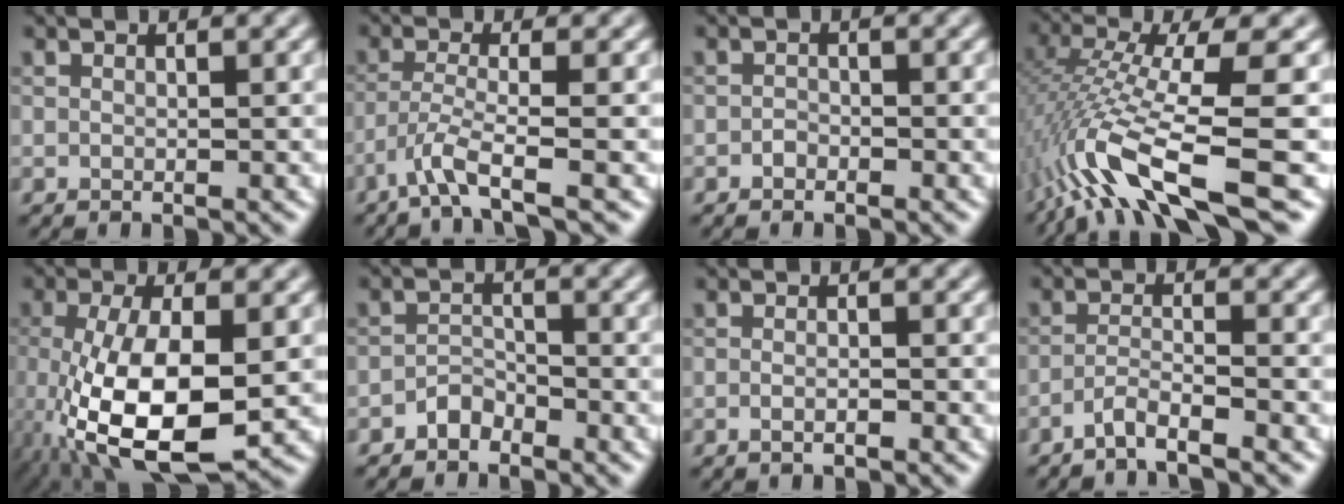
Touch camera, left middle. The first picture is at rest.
{"total": 3.3, "force": [-2.1, 0.2, 2.5], "torque": [-0.051, -0.001, -0.055]}
{"total": 0.7, "force": [-0.5, 0.4, 0.3], "torque": [-0.004, -0.001, -0.010]}
{"total": 11.1, "force": [-4.7, 2.3, 9.8], "torque": [-0.196, 0.000, -0.082]}
{"total": 9.9, "force": [-2.2, 3.8, 8.9], "torque": [-0.184, -0.013, -0.036]}
{"total": 1.6, "force": [-1.3, 0.8, 0.4], "torque": [-0.004, 0.009, -0.025]}
{"total": 1.1, "force": [-0.5, 0.2, 0.9], "torque": [-0.015, -0.002, -0.010]}
{"total": 2.4, "force": [-1.9, 0.1, 1.3], "torque": [-0.020, 0.004, -0.047]}